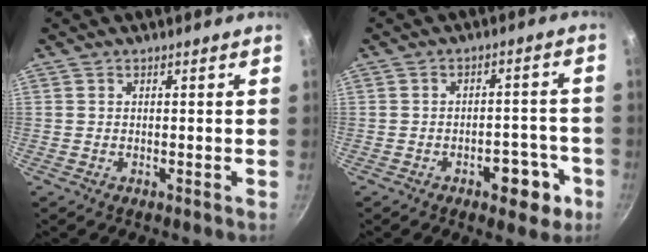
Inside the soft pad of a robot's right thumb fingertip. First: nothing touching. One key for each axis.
{"total": 7.9, "fx": -3.8, "fy": 4.1, "fz": 5.6, "tx": -0.047, "ty": 0.028, "tz": -0.042}